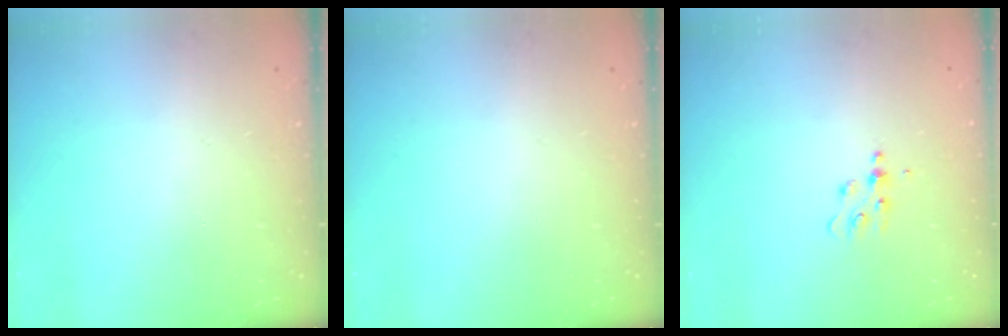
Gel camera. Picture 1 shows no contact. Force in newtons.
{"total": 0.0}
{"total": 4.6, "press": 4.6, "slide": 0.6}